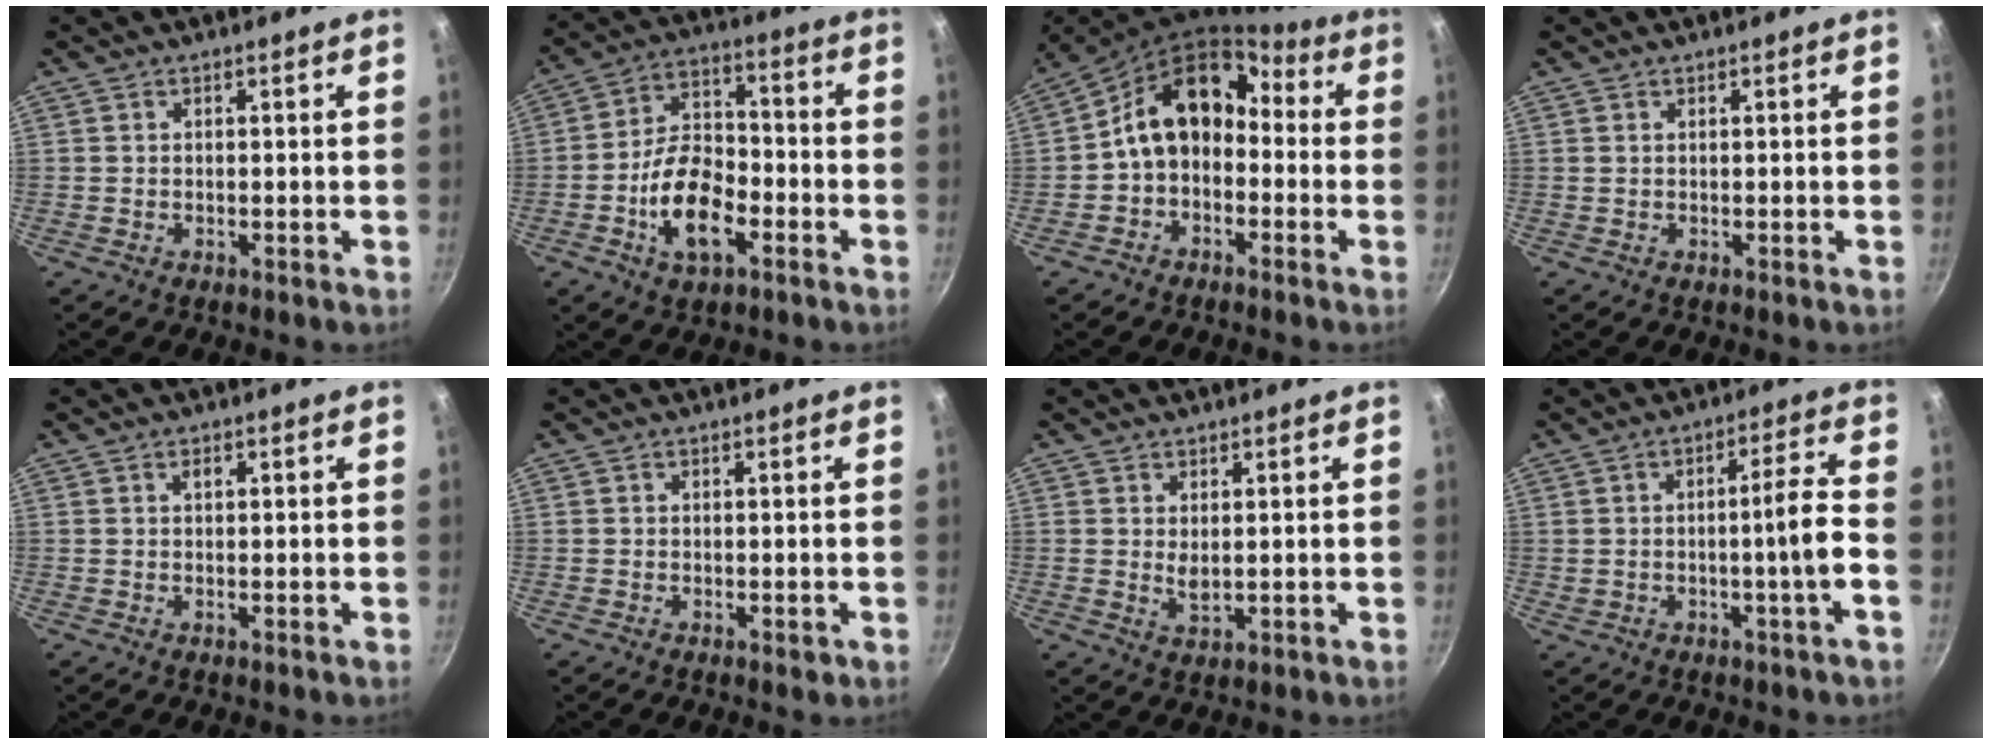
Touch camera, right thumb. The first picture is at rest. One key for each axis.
{"total": 13.3, "fx": -4.8, "fy": 7.3, "fz": 10.0, "tx": -0.164, "ty": 0.039, "tz": -0.092}
{"total": 12.5, "fx": -1.1, "fy": 9.4, "fz": 8.2, "tx": -0.100, "ty": 0.064, "tz": -0.037}
{"total": 0.0}
{"total": 1.1, "fx": 0.4, "fy": 0.6, "fz": 0.8, "tx": -0.011, "ty": 0.001, "tz": 0.005}
{"total": 1.0, "fx": -0.3, "fy": 0.5, "fz": 0.8, "tx": -0.011, "ty": 0.000, "tz": -0.004}
{"total": 2.5, "fx": 0.7, "fy": 1.2, "fz": 2.1, "tx": -0.036, "ty": -0.008, "tz": 0.016}
{"total": 6.9, "fx": -1.8, "fy": -0.4, "fz": 6.6, "tx": -0.102, "ty": 0.023, "tz": -0.023}